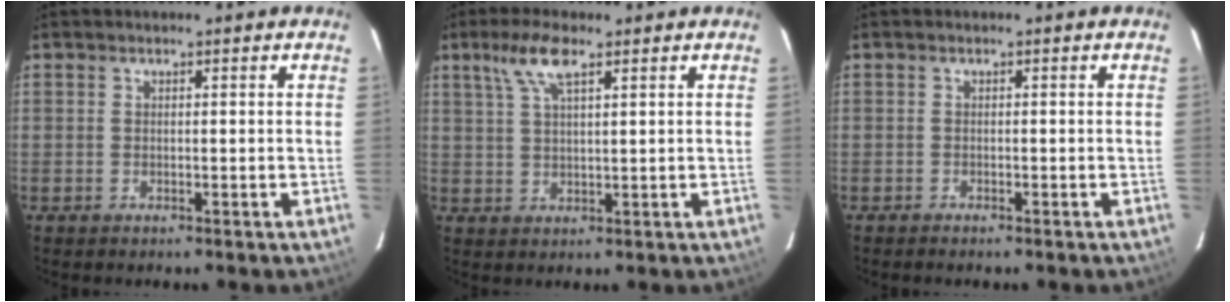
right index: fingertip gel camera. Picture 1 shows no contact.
{"total": 5.8, "force": [3.4, 1.6, 4.5], "torque": [-0.089, 0.011, 0.068]}
{"total": 0.9, "force": [-0.9, 0.3, 0.3], "torque": [-0.012, -0.001, -0.015]}